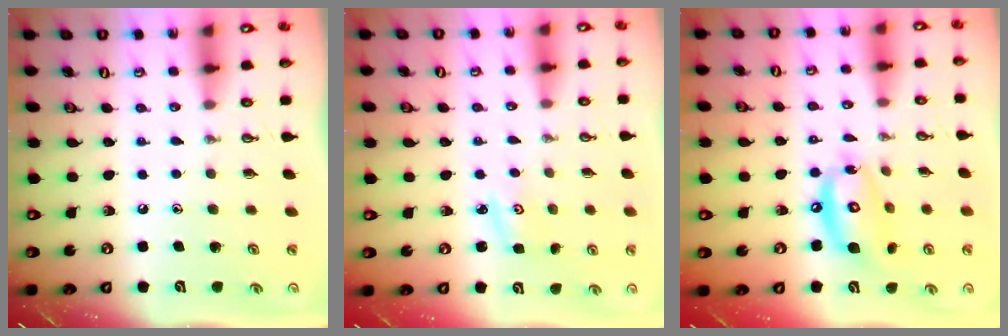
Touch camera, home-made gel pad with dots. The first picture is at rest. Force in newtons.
{"total": 3.1, "press": 3.0, "slide": 0.4}
{"total": 13.2, "press": 13.2, "slide": 1.5}